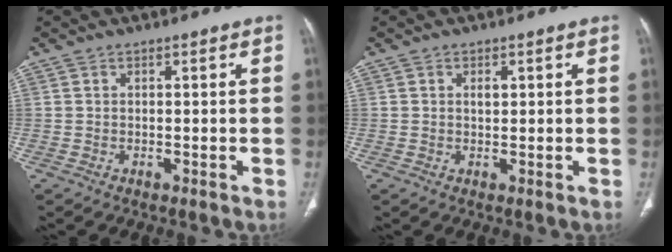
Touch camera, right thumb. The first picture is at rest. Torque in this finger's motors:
{"motor_torque": [-0.23, 0.06, 0.42, 0.40, -0.01]}